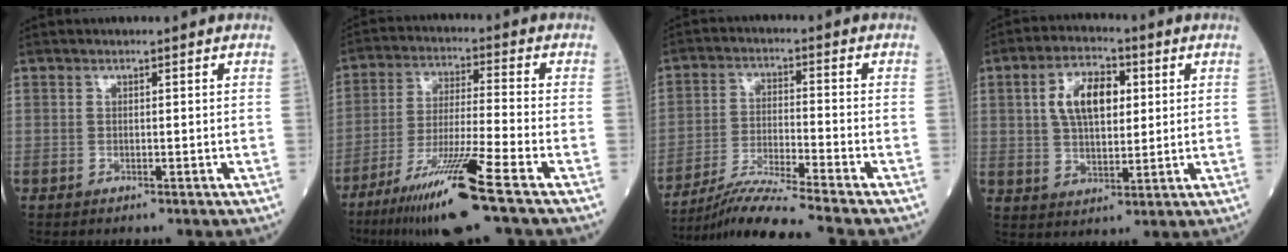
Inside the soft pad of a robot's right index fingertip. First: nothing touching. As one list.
[{"total": 15.3, "force": [-9.2, -0.8, 12.3], "torque": [-0.246, -0.046, -0.164]}, {"total": 10.4, "force": [-9.1, -2.3, 4.5], "torque": [-0.081, -0.026, -0.165]}, {"total": 9.2, "force": [2.4, 4.5, 7.6], "torque": [-0.143, 0.018, 0.045]}]